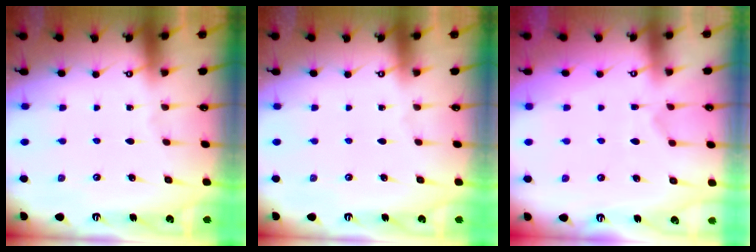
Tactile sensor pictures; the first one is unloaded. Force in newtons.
{"total": 0.0}
{"total": 1.4, "press": 0.2, "slide": 1.4}